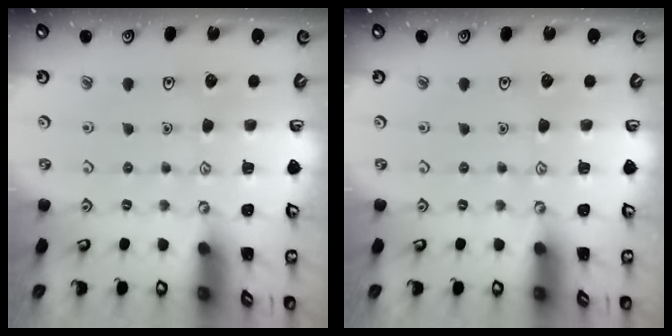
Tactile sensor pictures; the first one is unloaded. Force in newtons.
{"total": 0.0}